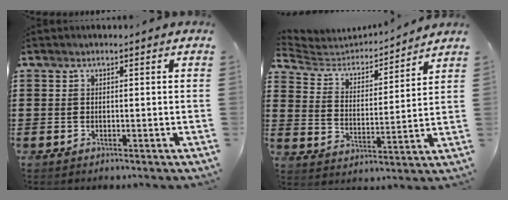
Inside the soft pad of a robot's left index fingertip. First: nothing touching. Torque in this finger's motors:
{"motor_torque": [2.14, 0.00, -1.05, -0.21]}